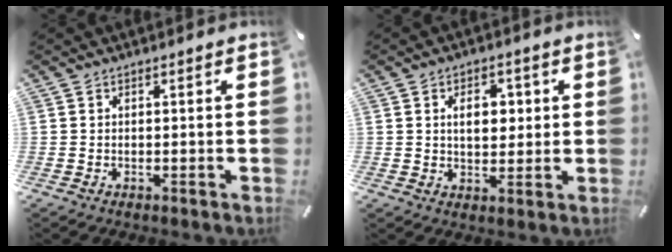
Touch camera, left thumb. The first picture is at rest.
{"total": 7.0, "force": [1.5, 4.8, 4.9], "torque": [-0.066, -0.003, 0.016]}